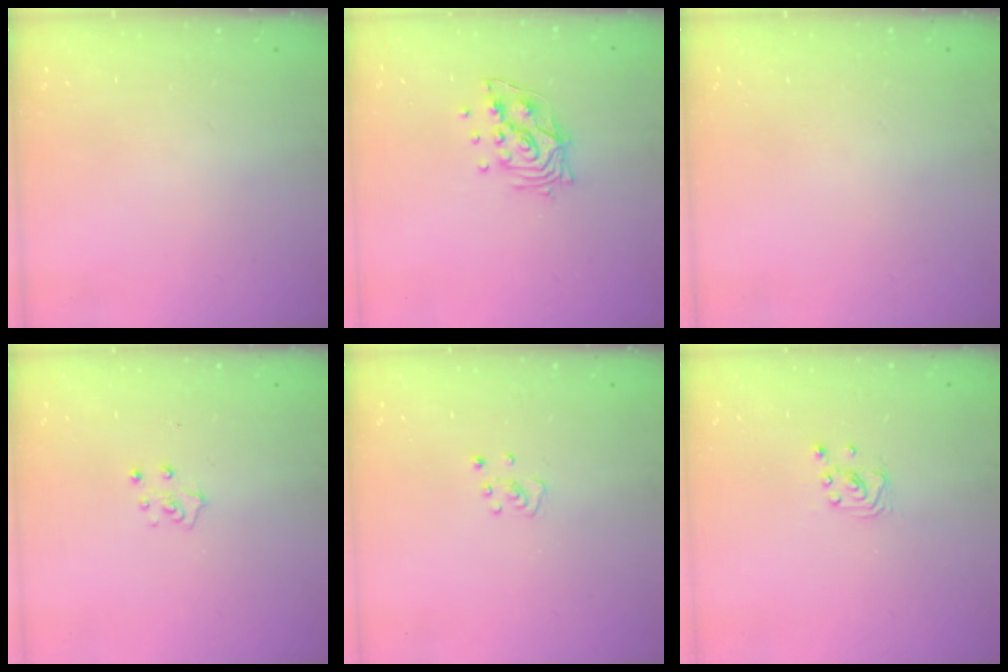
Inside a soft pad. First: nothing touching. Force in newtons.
{"total": 11.1, "press": 11.1, "slide": 1.4}
{"total": 0.0}
{"total": 5.3, "press": 5.3, "slide": 0.5}
{"total": 3.4, "press": 3.4, "slide": 0.3}
{"total": 1.7, "press": 1.6, "slide": 0.1}